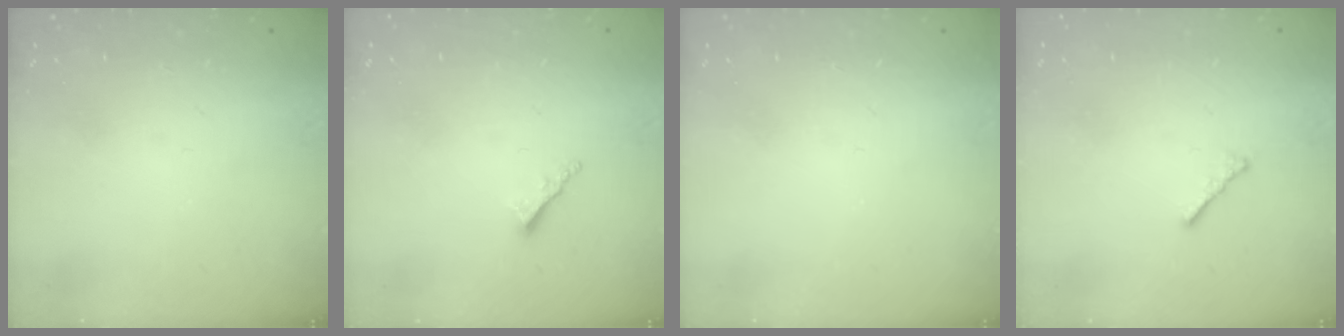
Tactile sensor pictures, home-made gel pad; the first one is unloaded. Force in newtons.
{"total": 1.7, "press": 1.7, "slide": 0.3}
{"total": 0.0}
{"total": 1.9, "press": 1.8, "slide": 0.5}